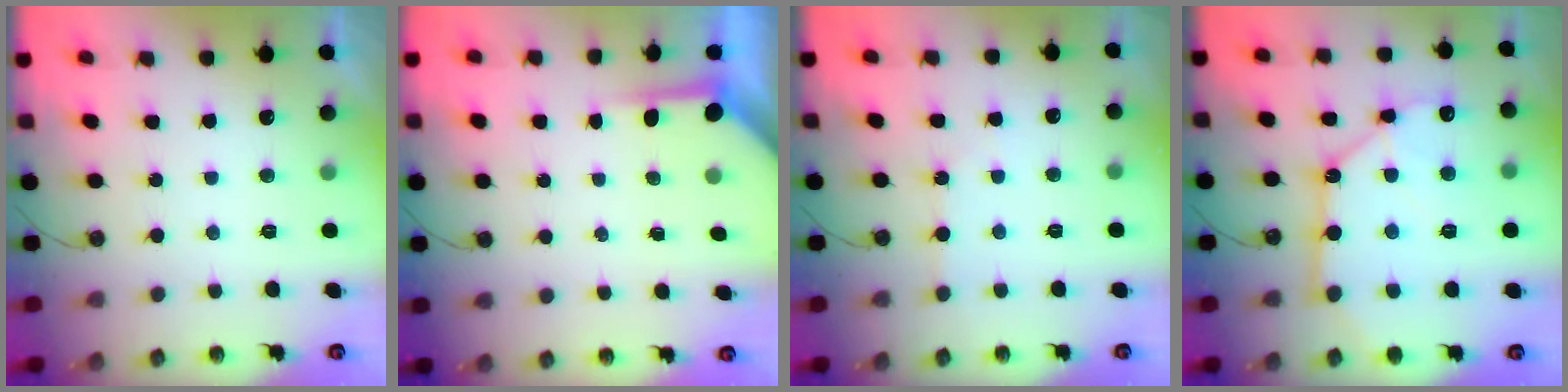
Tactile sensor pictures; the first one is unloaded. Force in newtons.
{"total": 3.9, "press": 3.9, "slide": 0.3}
{"total": 1.9, "press": 1.8, "slide": 0.3}
{"total": 16.2, "press": 16.1, "slide": 1.8}